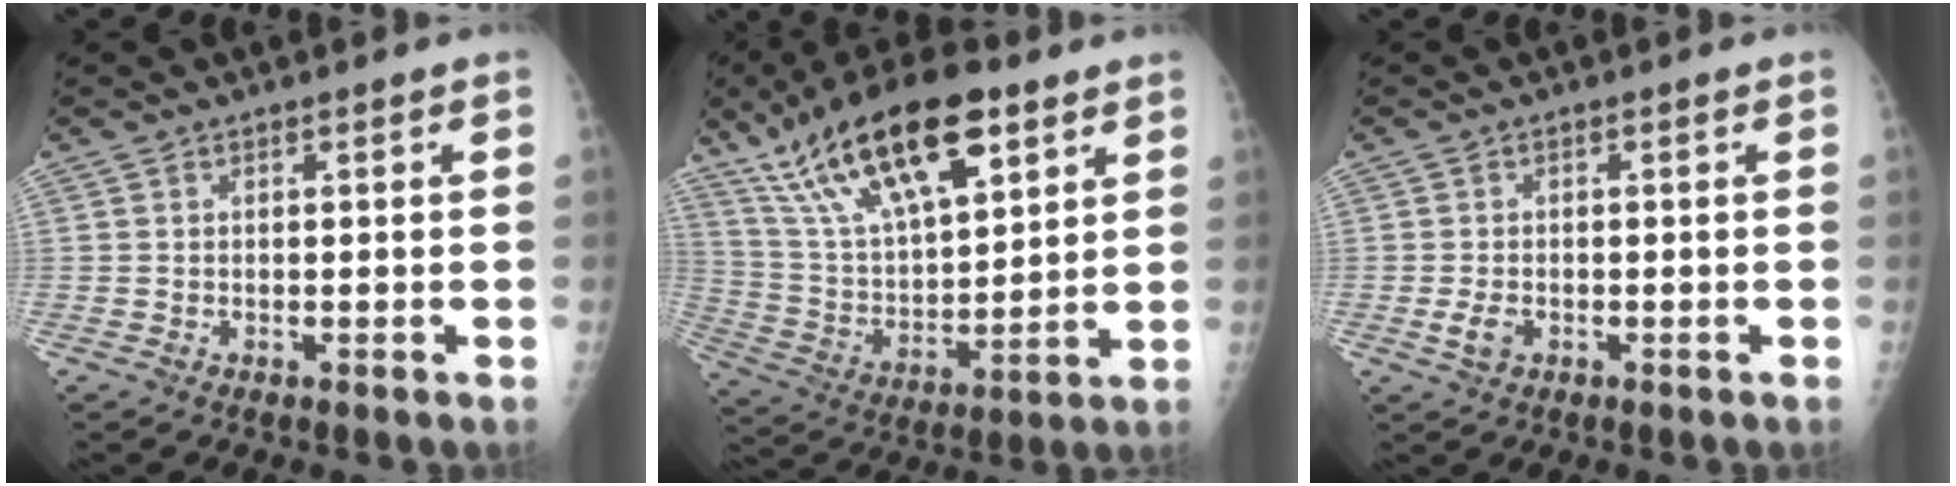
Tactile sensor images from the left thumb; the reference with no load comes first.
{"total": 23.6, "force": [13.5, 9.3, 17.0], "torque": [-0.281, -0.034, 0.246]}
{"total": 2.7, "force": [-0.8, 1.8, 1.8], "torque": [-0.033, 0.000, -0.014]}